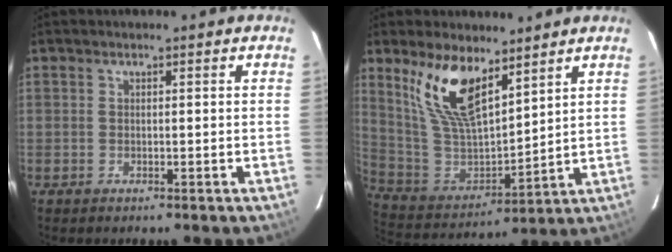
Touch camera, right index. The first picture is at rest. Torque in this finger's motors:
{"motor_torque": [1.15, 0.98, 0.66, 0.16]}